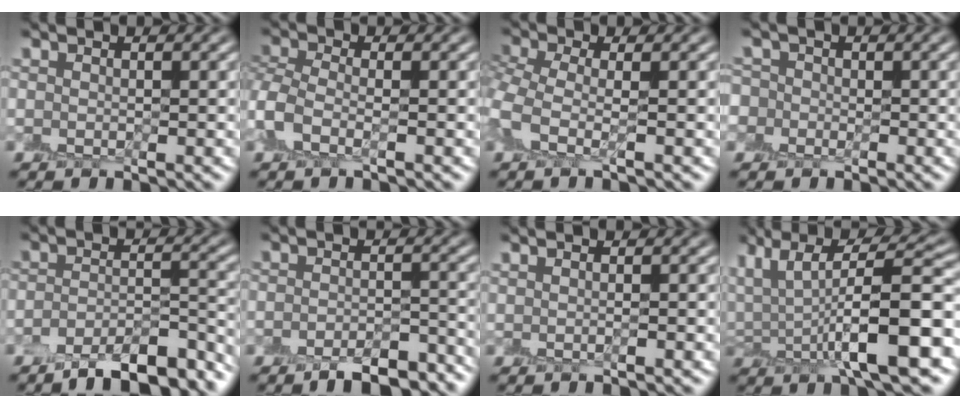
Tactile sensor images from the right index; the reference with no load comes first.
{"total": 2.3, "force": [-1.1, 1.3, 1.6], "torque": [-0.046, 0.004, -0.033]}
{"total": 1.9, "force": [-0.6, 0.7, 1.6], "torque": [-0.045, 0.000, -0.024]}
{"total": 2.8, "force": [-0.4, 2.7, 0.6], "torque": [0.012, 0.015, -0.037]}
{"total": 7.8, "force": [-6.4, 2.1, 4.0], "torque": [-0.058, -0.003, -0.100]}
{"total": 5.5, "force": [-4.5, 1.6, 2.6], "torque": [-0.038, -0.004, -0.064]}
{"total": 1.1, "force": [0.2, 0.5, 1.0], "torque": [-0.012, -0.006, -0.005]}
{"total": 11.3, "force": [-0.2, 3.6, 10.8], "torque": [-0.167, 0.015, -0.009]}